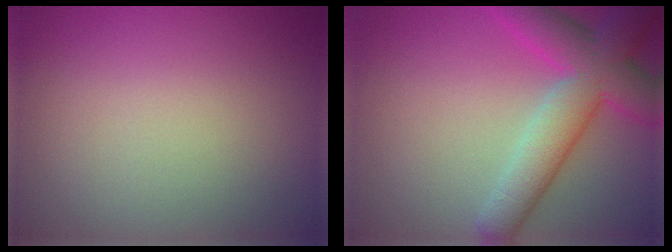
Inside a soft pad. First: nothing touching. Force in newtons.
{"total": 7.4, "press": 7.4, "slide": 0.3}